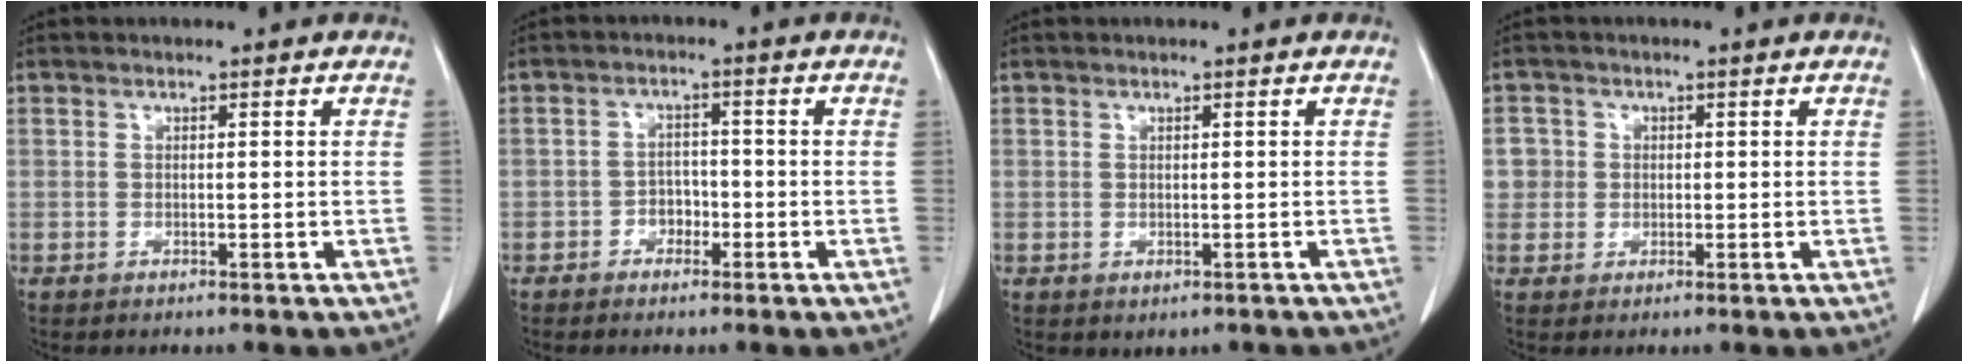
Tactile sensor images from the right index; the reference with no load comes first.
{"total": 2.5, "force": [-1.3, 1.8, 1.2], "torque": [-0.010, 0.009, -0.022]}
{"total": 0.9, "force": [-0.2, 0.8, 0.4], "torque": [-0.008, 0.001, 0.004]}
{"total": 3.1, "force": [0.4, 3.0, 0.0], "torque": [0.018, 0.007, 0.006]}